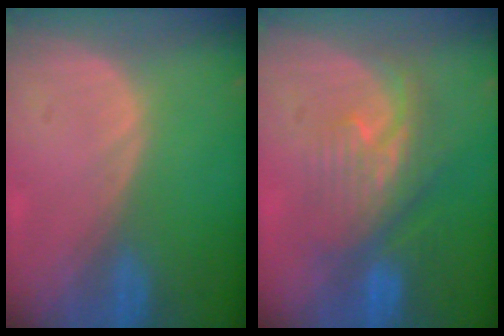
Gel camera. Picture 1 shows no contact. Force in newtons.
{"total": 7.9, "press": 7.5, "slide": 2.5}